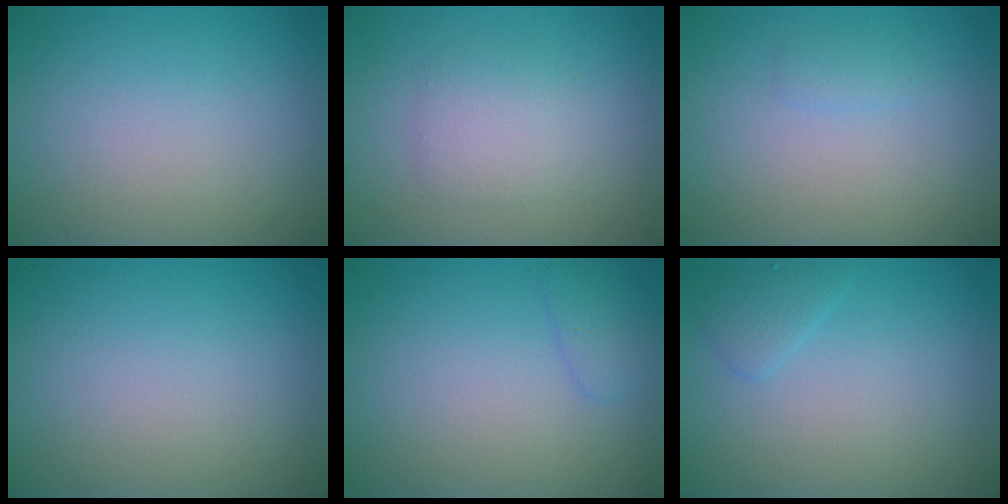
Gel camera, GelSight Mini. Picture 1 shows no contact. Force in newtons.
{"total": 2.3, "press": 2.3, "slide": 0.1}
{"total": 0.7, "press": 0.7, "slide": 0.0}
{"total": 0.0}
{"total": 1.3, "press": 1.3, "slide": 0.1}
{"total": 1.3, "press": 1.3, "slide": 0.1}